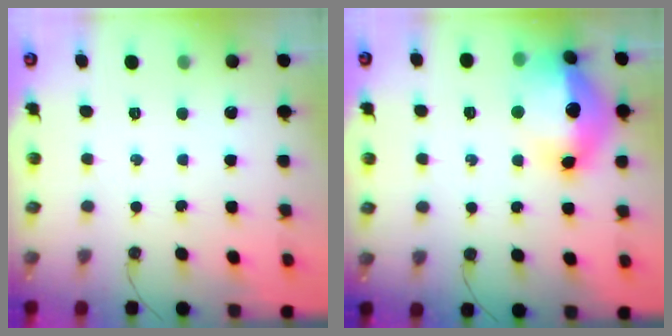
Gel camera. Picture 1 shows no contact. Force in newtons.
{"total": 22.1, "press": 19.7, "slide": 10.2}